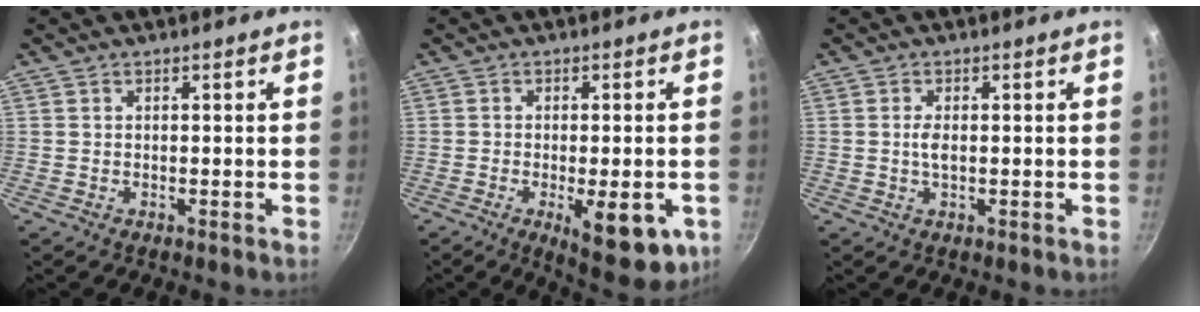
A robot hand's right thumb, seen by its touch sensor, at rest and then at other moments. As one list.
[{"total": 11.8, "force": [-4.1, 4.3, 10.1], "torque": [-0.127, -0.007, -0.048]}, {"total": 2.1, "force": [0.0, 1.0, 1.9], "torque": [-0.039, 0.001, -0.002]}]